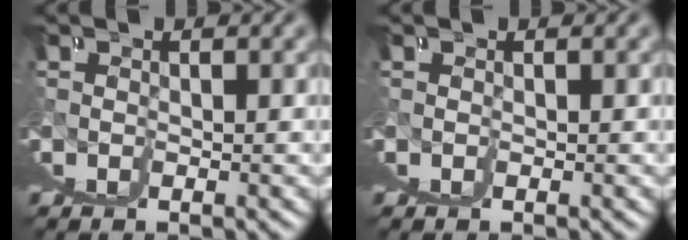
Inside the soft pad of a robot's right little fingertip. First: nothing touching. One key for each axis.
{"total": 0.0}